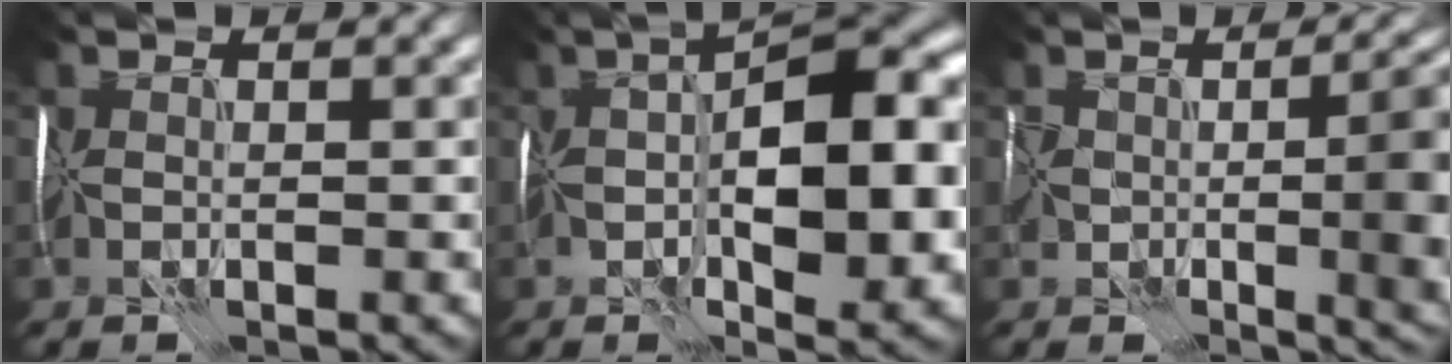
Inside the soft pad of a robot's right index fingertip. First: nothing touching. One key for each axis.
{"total": 12.3, "fx": 0.5, "fy": 4.3, "fz": 11.5, "tx": -0.173, "ty": 0.012, "tz": 0.004}
{"total": 11.6, "fx": -1.7, "fy": 5.3, "fz": 10.2, "tx": -0.112, "ty": -0.020, "tz": -0.003}